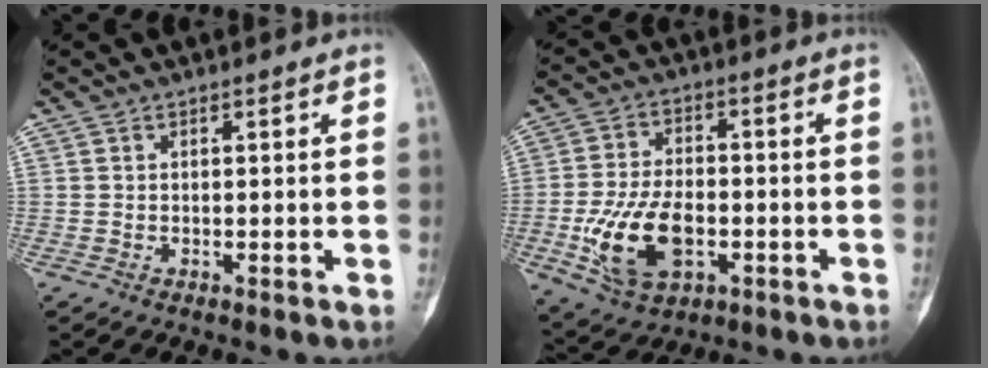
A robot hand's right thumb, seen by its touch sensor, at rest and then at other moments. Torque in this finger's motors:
{"motor_torque": [1.90, 1.19, 0.85, -1.01, 0.24]}